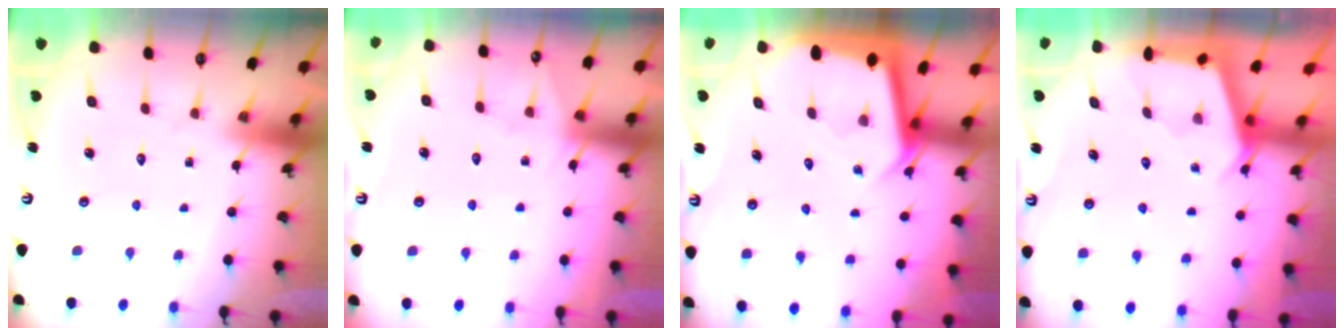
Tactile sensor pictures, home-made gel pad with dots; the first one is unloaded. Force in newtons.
{"total": 4.4, "press": 4.4, "slide": 0.6}
{"total": 3.7, "press": 3.7, "slide": 0.2}
{"total": 2.7, "press": 2.6, "slide": 0.3}